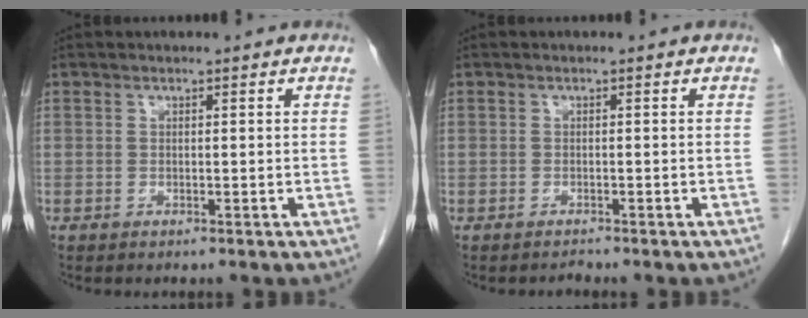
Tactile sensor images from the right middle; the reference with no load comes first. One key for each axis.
{"total": 0.6, "fx": -0.6, "fy": 0.0, "fz": -0.1, "tx": 0.002, "ty": -0.004, "tz": -0.010}